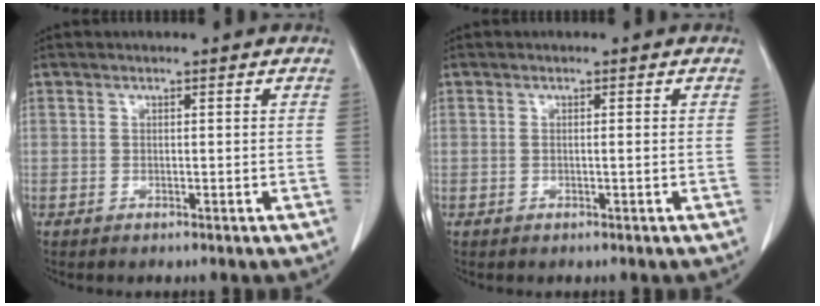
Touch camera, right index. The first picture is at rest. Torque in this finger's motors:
{"motor_torque": [0.04, -0.01, -0.03, -0.01]}